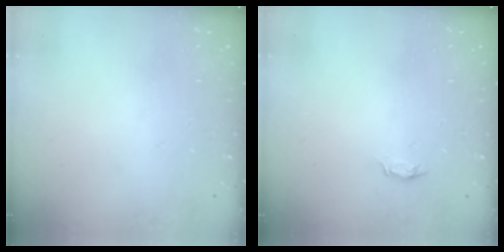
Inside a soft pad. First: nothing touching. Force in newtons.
{"total": 2.8, "press": 2.8, "slide": 0.3}